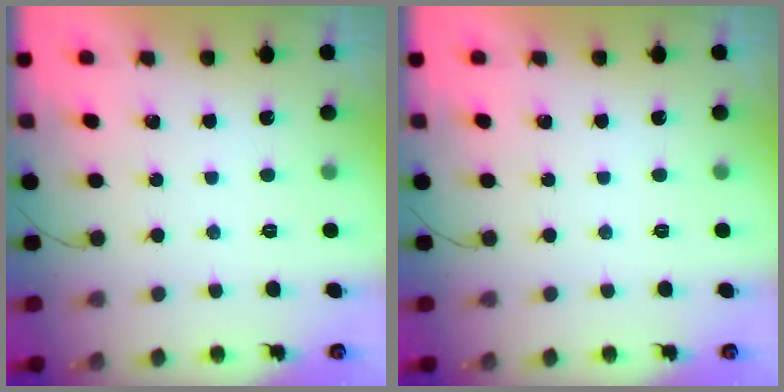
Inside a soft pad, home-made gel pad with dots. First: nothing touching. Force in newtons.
{"total": 0.0}